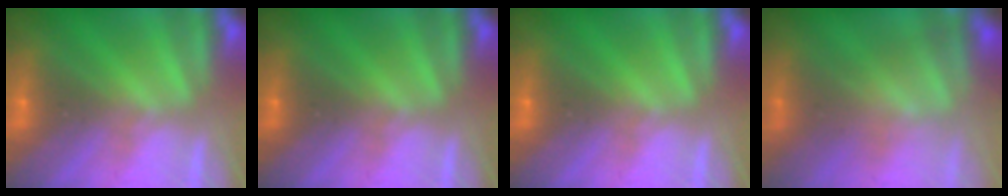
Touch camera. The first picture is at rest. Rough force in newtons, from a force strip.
{"total": 0.0}
{"total": 0.0}
{"total": 3.3}